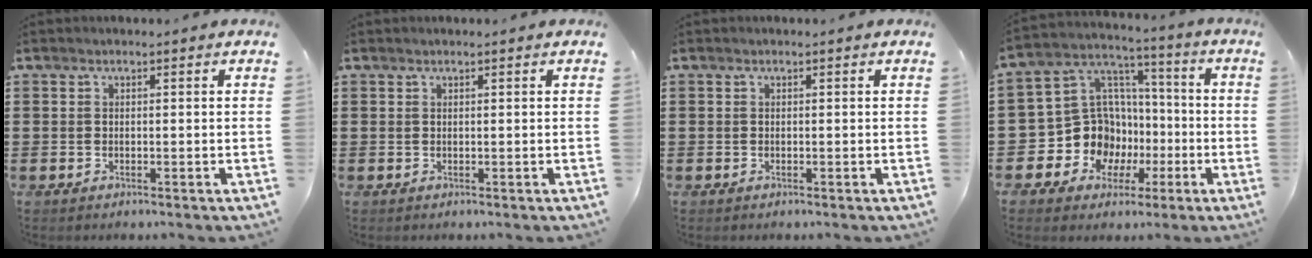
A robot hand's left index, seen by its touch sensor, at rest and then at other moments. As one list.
[{"total": 0.0}, {"total": 0.0}, {"total": 11.9, "force": [-2.8, 10.9, 3.7], "torque": [-0.115, -0.005, -0.039]}]